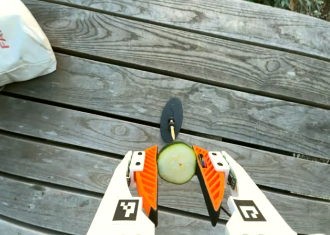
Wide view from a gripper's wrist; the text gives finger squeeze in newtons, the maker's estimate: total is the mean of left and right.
{"total": 11.3, "left": 11.5, "right": 11.1}